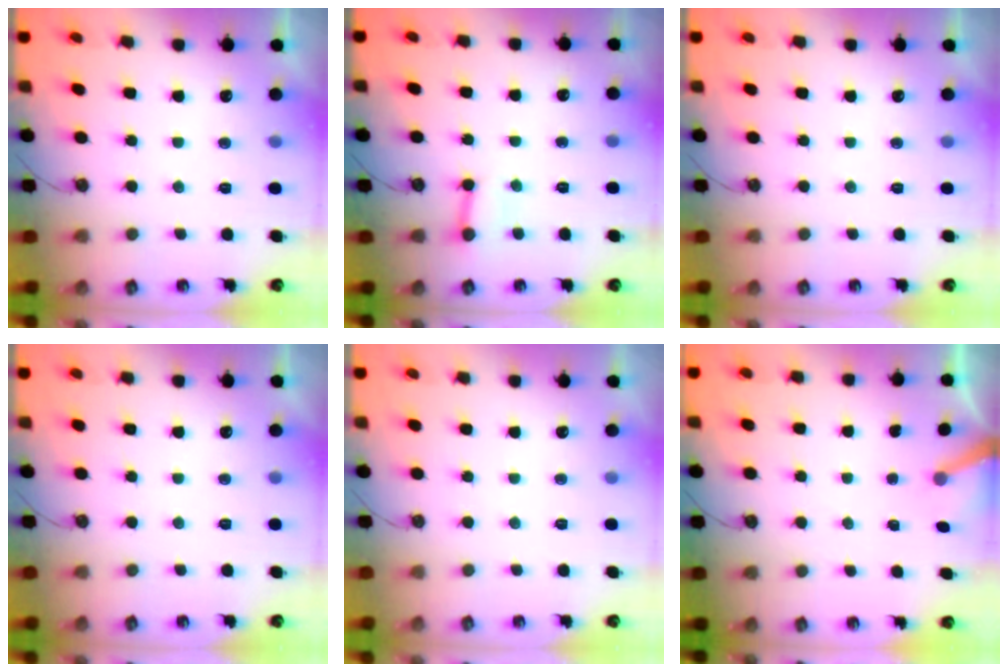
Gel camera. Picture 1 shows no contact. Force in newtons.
{"total": 2.6, "press": 2.6, "slide": 0.1}
{"total": 0.0}
{"total": 0.0}
{"total": 0.0}
{"total": 3.6, "press": 3.6, "slide": 0.2}